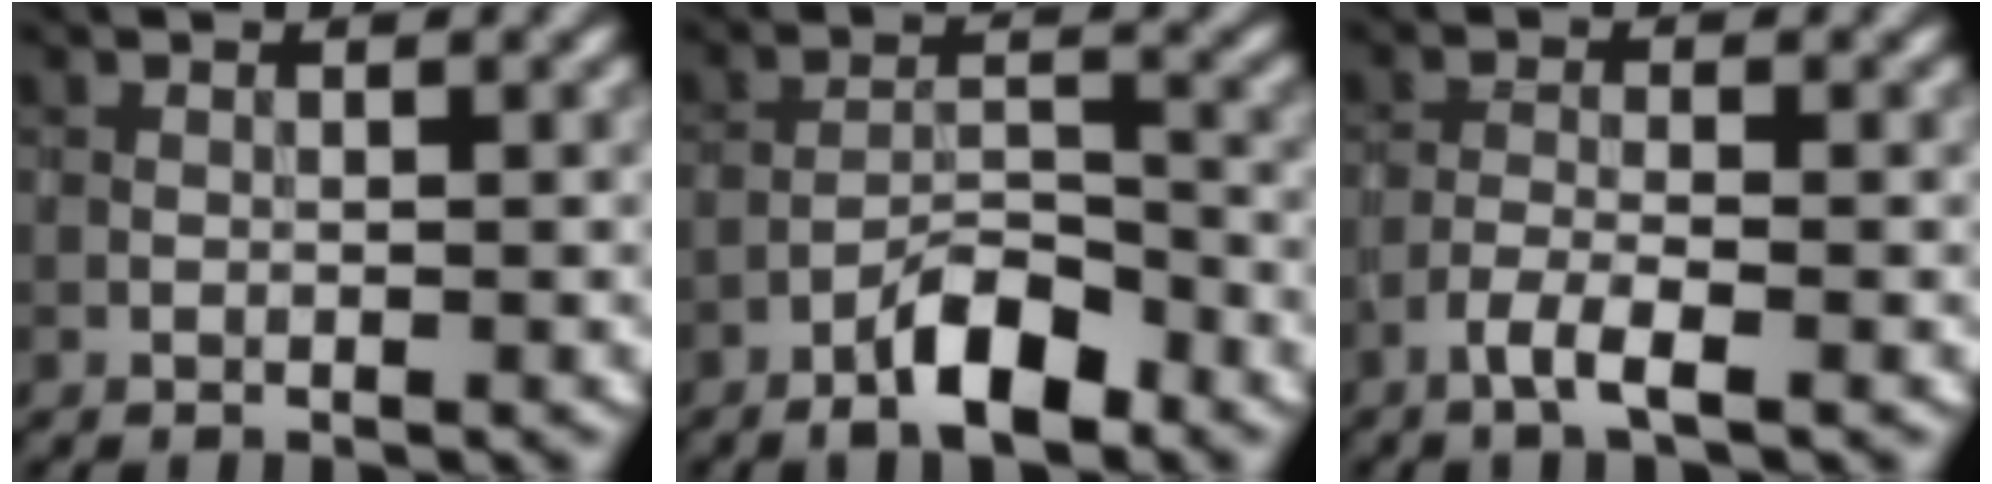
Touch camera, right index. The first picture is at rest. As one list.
[{"total": 4.8, "force": [-3.3, 1.3, 3.2], "torque": [-0.052, 0.011, -0.065]}, {"total": 2.4, "force": [-1.5, 0.3, 1.8], "torque": [-0.038, 0.003, -0.037]}]